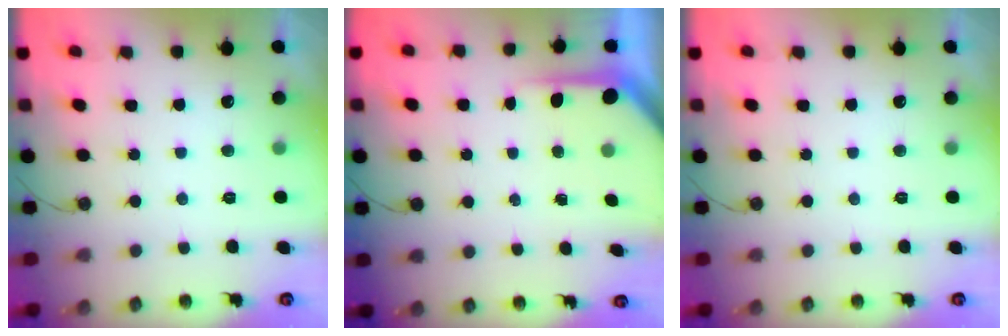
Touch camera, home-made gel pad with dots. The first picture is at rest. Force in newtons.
{"total": 4.9, "press": 4.9, "slide": 0.2}
{"total": 0.0}